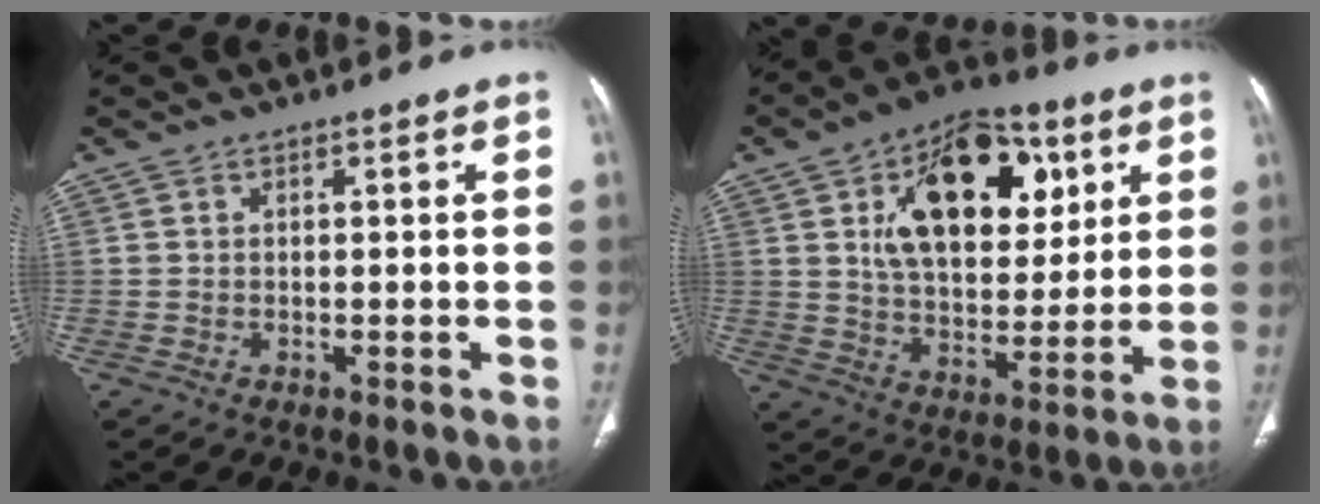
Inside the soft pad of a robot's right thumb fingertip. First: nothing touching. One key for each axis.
{"total": 21.2, "fx": 7.4, "fy": 12.6, "fz": 15.4, "tx": -0.187, "ty": -0.017, "tz": 0.117}